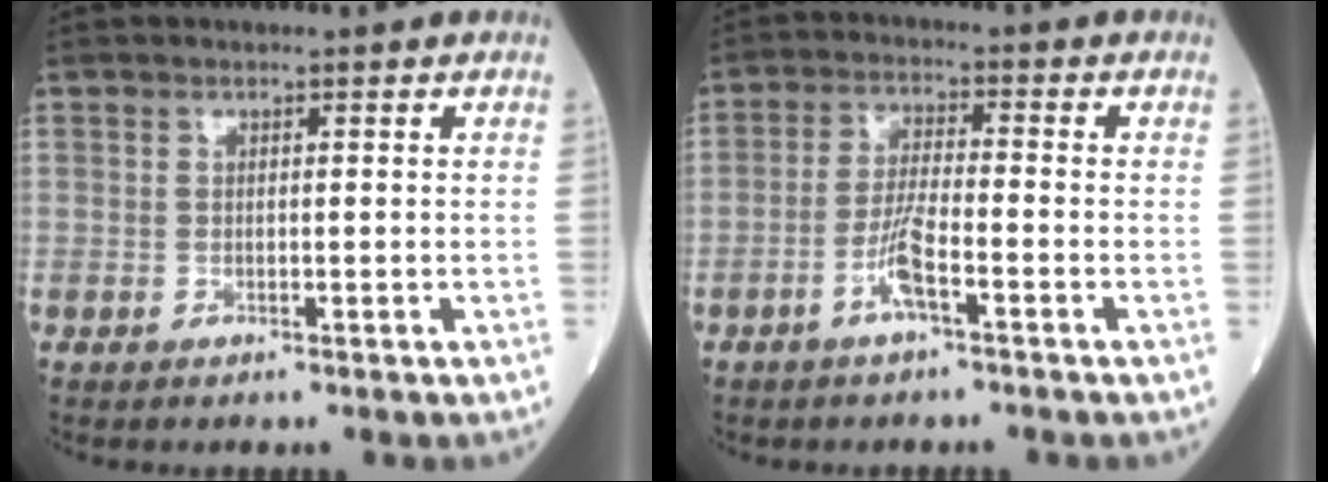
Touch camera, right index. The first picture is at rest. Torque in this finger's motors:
{"motor_torque": [0.66, -0.24, 0.40, 0.07]}